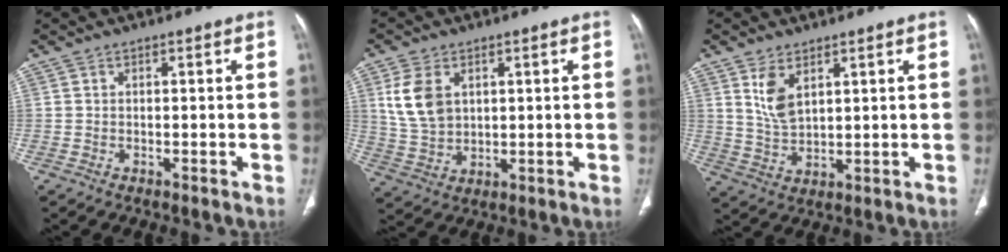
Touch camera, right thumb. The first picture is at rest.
{"total": 8.3, "force": [2.8, 5.5, 5.6], "torque": [-0.104, -0.008, 0.067]}
{"total": 5.9, "force": [3.0, 3.0, 4.2], "torque": [-0.075, -0.018, 0.068]}